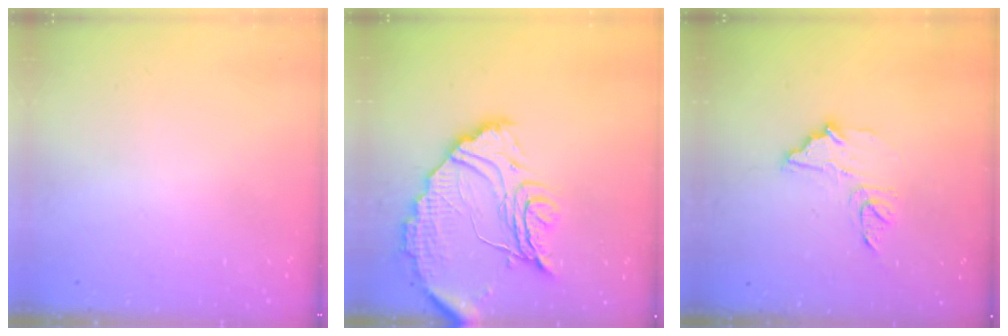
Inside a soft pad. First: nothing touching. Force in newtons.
{"total": 17.1, "press": 17.0, "slide": 1.8}
{"total": 11.0, "press": 11.0, "slide": 0.9}